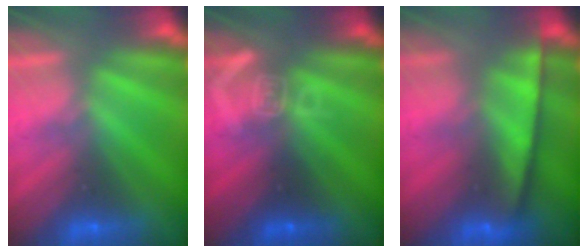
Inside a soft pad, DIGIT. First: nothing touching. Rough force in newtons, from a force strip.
{"total": 3.0}
{"total": 8.3}